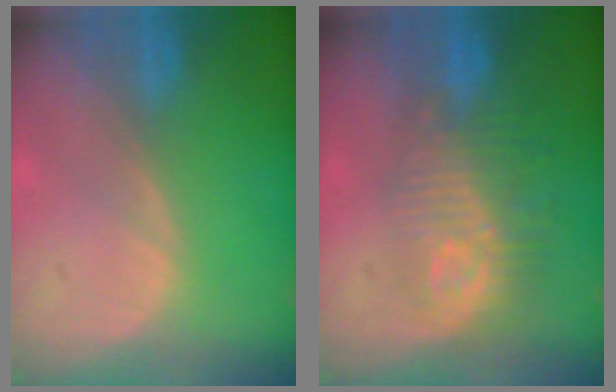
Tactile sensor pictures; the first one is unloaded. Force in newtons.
{"total": 9.6, "press": 8.6, "slide": 4.4}